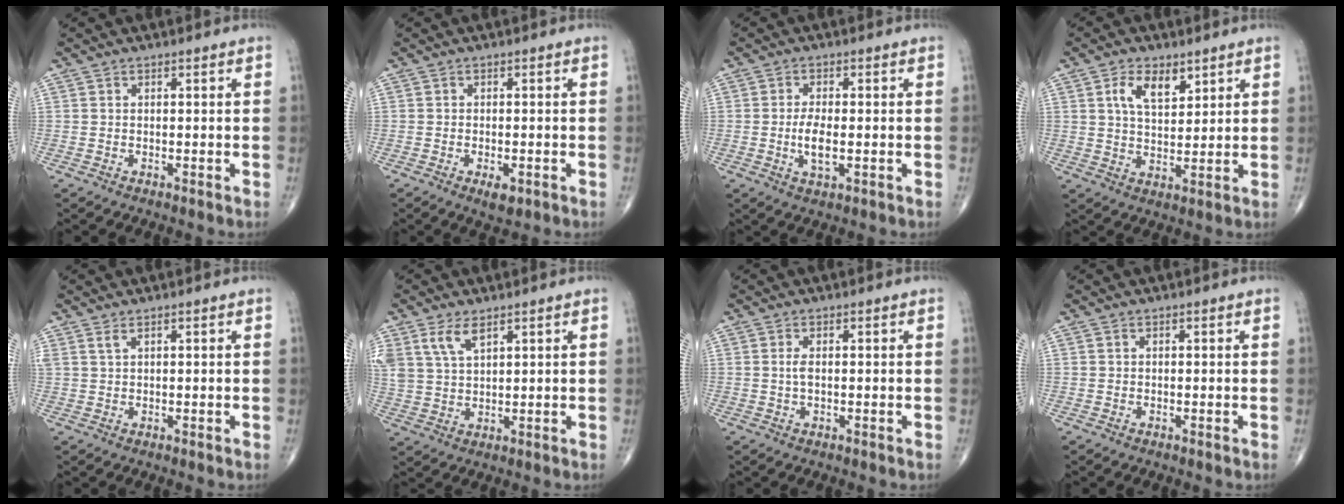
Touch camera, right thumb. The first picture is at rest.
{"total": 2.8, "force": [-1.2, 1.1, 2.2], "torque": [-0.031, -0.002, -0.016]}
{"total": 4.7, "force": [-0.7, 1.8, 4.3], "torque": [-0.084, -0.007, -0.014]}
{"total": 6.9, "force": [3.4, 3.6, 4.8], "torque": [-0.068, -0.020, 0.063]}
{"total": 1.2, "force": [0.9, 0.3, 0.8], "torque": [-0.019, 0.004, 0.023]}
{"total": 6.3, "force": [3.7, 3.0, 4.1], "torque": [-0.082, -0.010, 0.081]}
{"total": 1.7, "force": [0.2, 0.7, 1.5], "torque": [-0.035, -0.002, 0.005]}
{"total": 0.0}